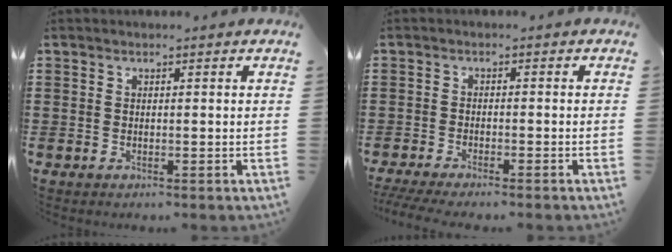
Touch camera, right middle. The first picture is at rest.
{"total": 2.3, "force": [-2.1, 0.0, 0.9], "torque": [-0.022, -0.003, -0.043]}